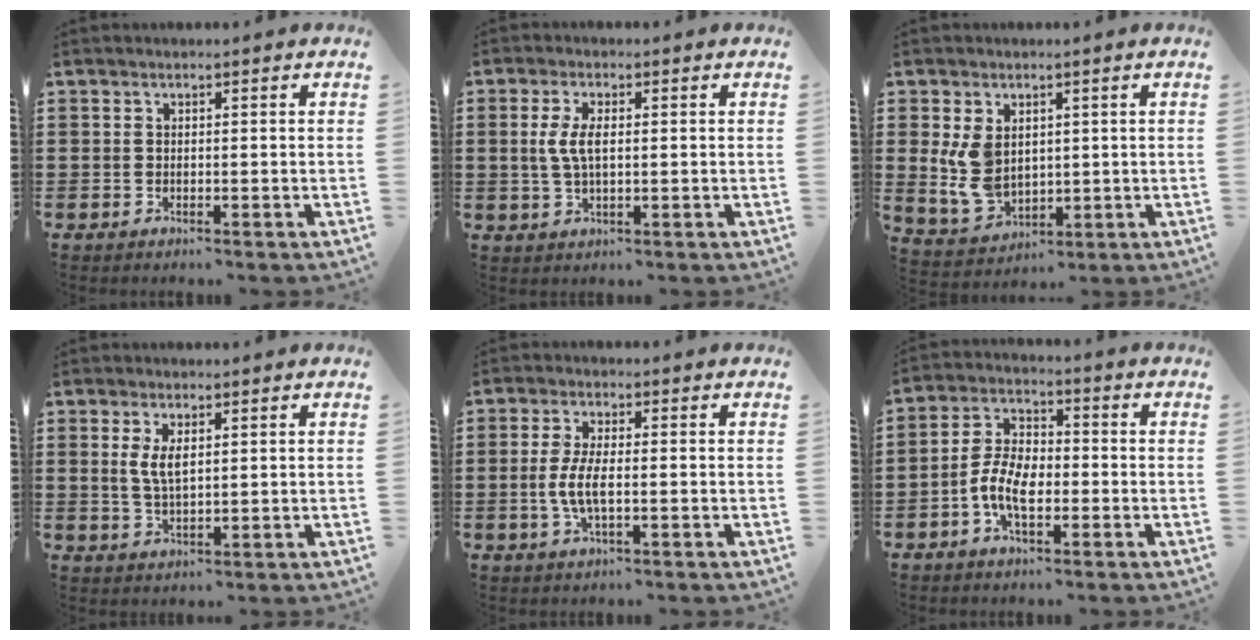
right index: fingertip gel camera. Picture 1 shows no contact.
{"total": 4.6, "force": [0.6, 2.0, 4.1], "torque": [-0.098, 0.002, 0.003]}
{"total": 6.5, "force": [1.5, 4.7, 4.2], "torque": [-0.112, 0.005, 0.027]}
{"total": 3.7, "force": [1.1, 1.5, 3.2], "torque": [-0.066, 0.006, 0.018]}
{"total": 5.0, "force": [-0.8, 1.6, 4.6], "torque": [-0.109, -0.004, -0.023]}
{"total": 7.1, "force": [-2.3, 3.7, 5.6], "torque": [-0.137, 0.001, -0.051]}